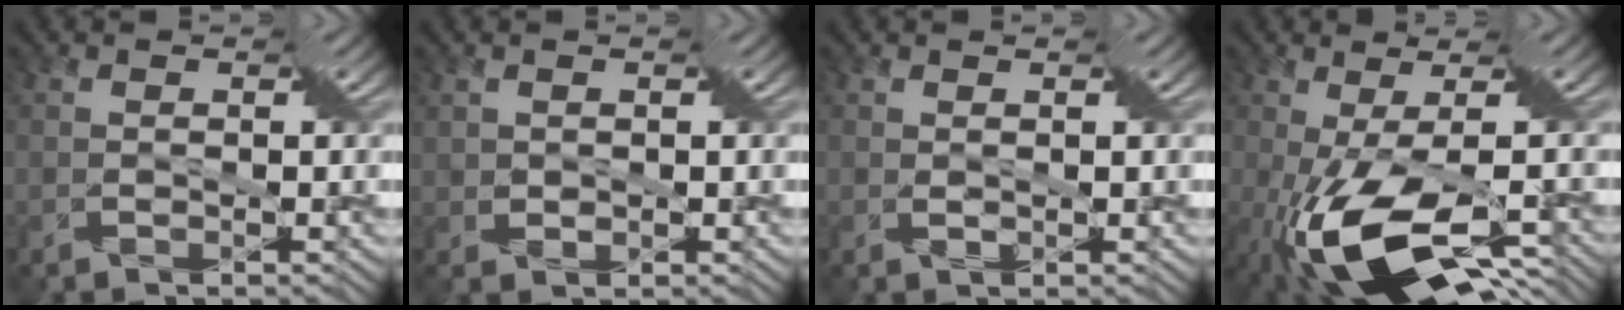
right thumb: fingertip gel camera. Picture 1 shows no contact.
{"total": 1.5, "force": [0.8, 1.3, 0.4], "torque": [-0.020, -0.002, 0.013]}
{"total": 0.8, "force": [0.4, 0.2, 0.7], "torque": [-0.018, -0.003, 0.007]}
{"total": 12.8, "force": [-5.0, 4.2, 11.0], "torque": [-0.212, -0.030, -0.078]}